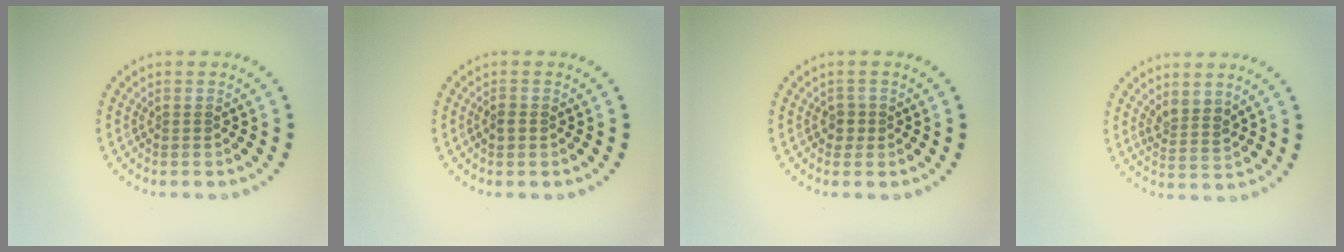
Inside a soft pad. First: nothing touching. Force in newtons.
{"total": 1.0, "press": 1.0, "slide": 0.1}
{"total": 1.1, "press": 1.0, "slide": 0.5}
{"total": 2.3, "press": 1.9, "slide": 1.4}